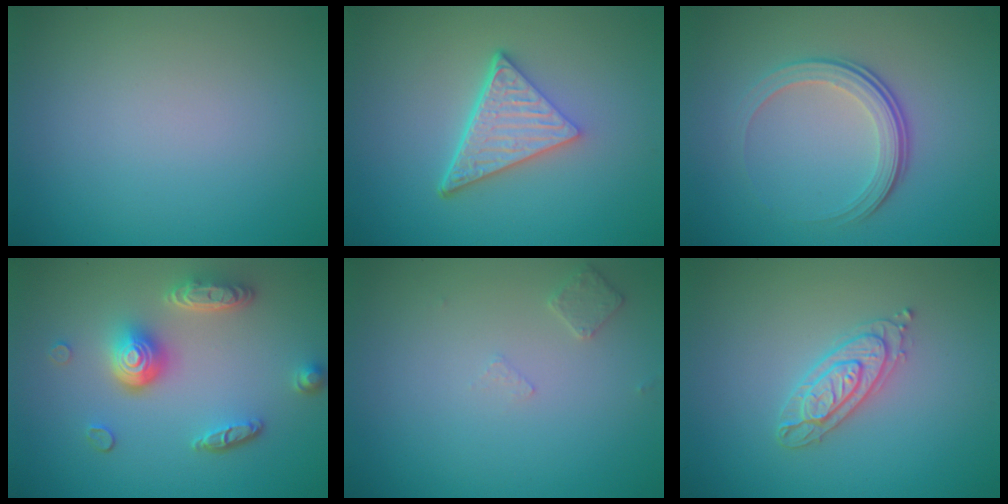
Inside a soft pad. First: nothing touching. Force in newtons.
{"total": 5.1, "press": 3.5, "slide": 3.7}
{"total": 3.7, "press": 2.5, "slide": 2.8}
{"total": 5.2, "press": 3.8, "slide": 3.6}
{"total": 1.2, "press": 1.1, "slide": 0.3}
{"total": 2.6, "press": 2.5, "slide": 0.5}